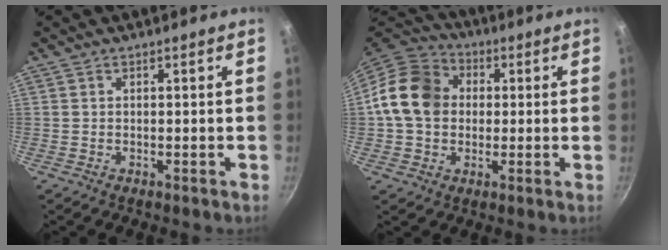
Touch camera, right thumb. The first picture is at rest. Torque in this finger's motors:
{"motor_torque": [0.77, 2.23, 1.14, -0.05, 0.41]}